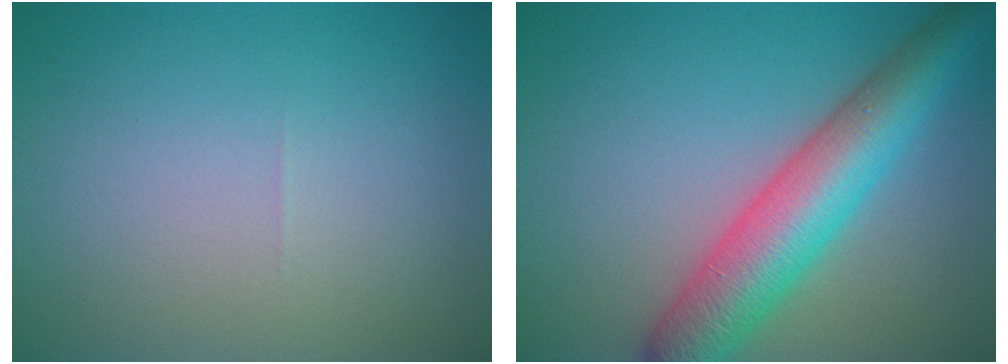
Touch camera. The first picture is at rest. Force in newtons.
{"total": 8.0, "press": 8.0, "slide": 0.4}